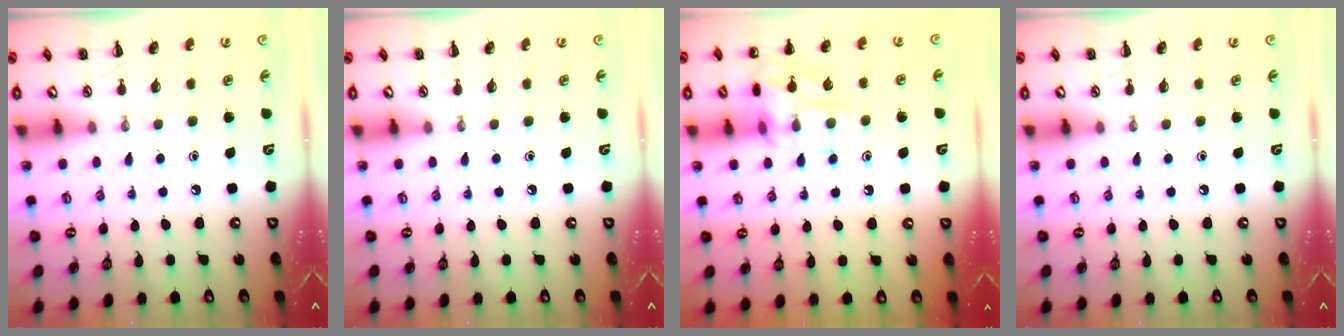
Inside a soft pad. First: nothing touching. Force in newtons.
{"total": 0.0}
{"total": 13.4, "press": 13.4, "slide": 0.3}
{"total": 0.0}